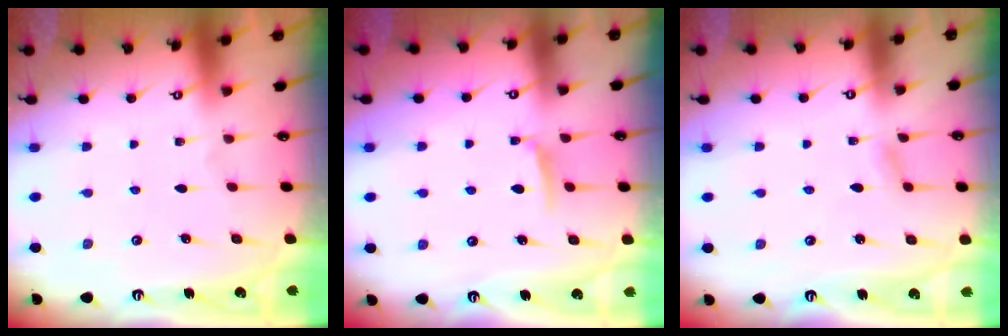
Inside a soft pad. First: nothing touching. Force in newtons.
{"total": 5.3, "press": 5.2, "slide": 0.9}
{"total": 3.8, "press": 3.8, "slide": 0.3}